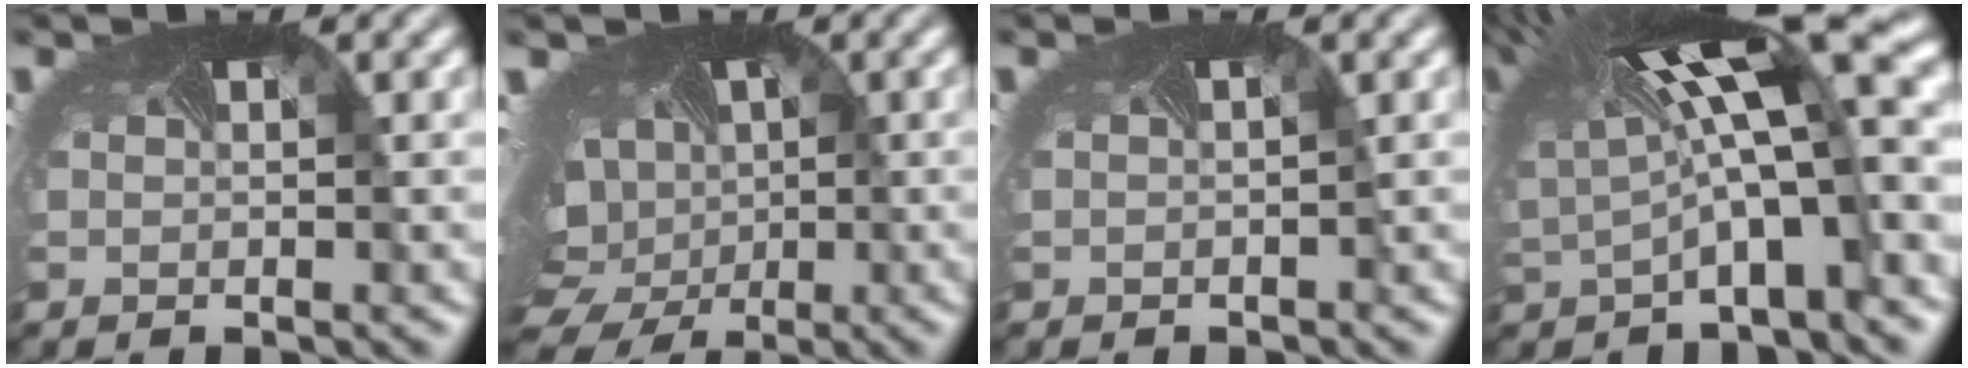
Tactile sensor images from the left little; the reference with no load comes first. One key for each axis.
{"total": 15.1, "fx": -1.6, "fy": 11.5, "fz": 9.6, "tx": -0.182, "ty": -0.015, "tz": -0.022}
{"total": 0.6, "fx": -0.1, "fy": 0.3, "fz": 0.5, "tx": 0.002, "ty": 0.006, "tz": -0.003}
{"total": 11.4, "fx": 2.8, "fy": 3.5, "fz": 10.5, "tx": -0.195, "ty": 0.004, "tz": 0.050}